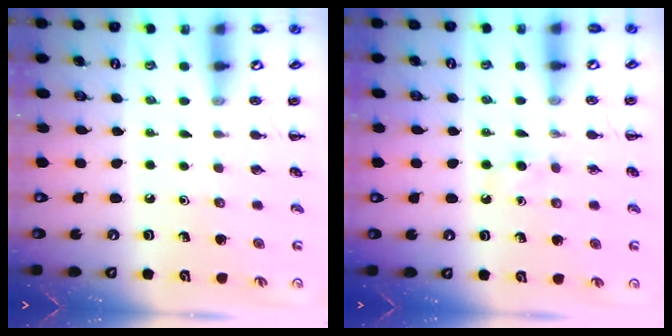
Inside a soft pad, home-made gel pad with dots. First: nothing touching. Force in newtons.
{"total": 2.7, "press": 2.5, "slide": 1.0}